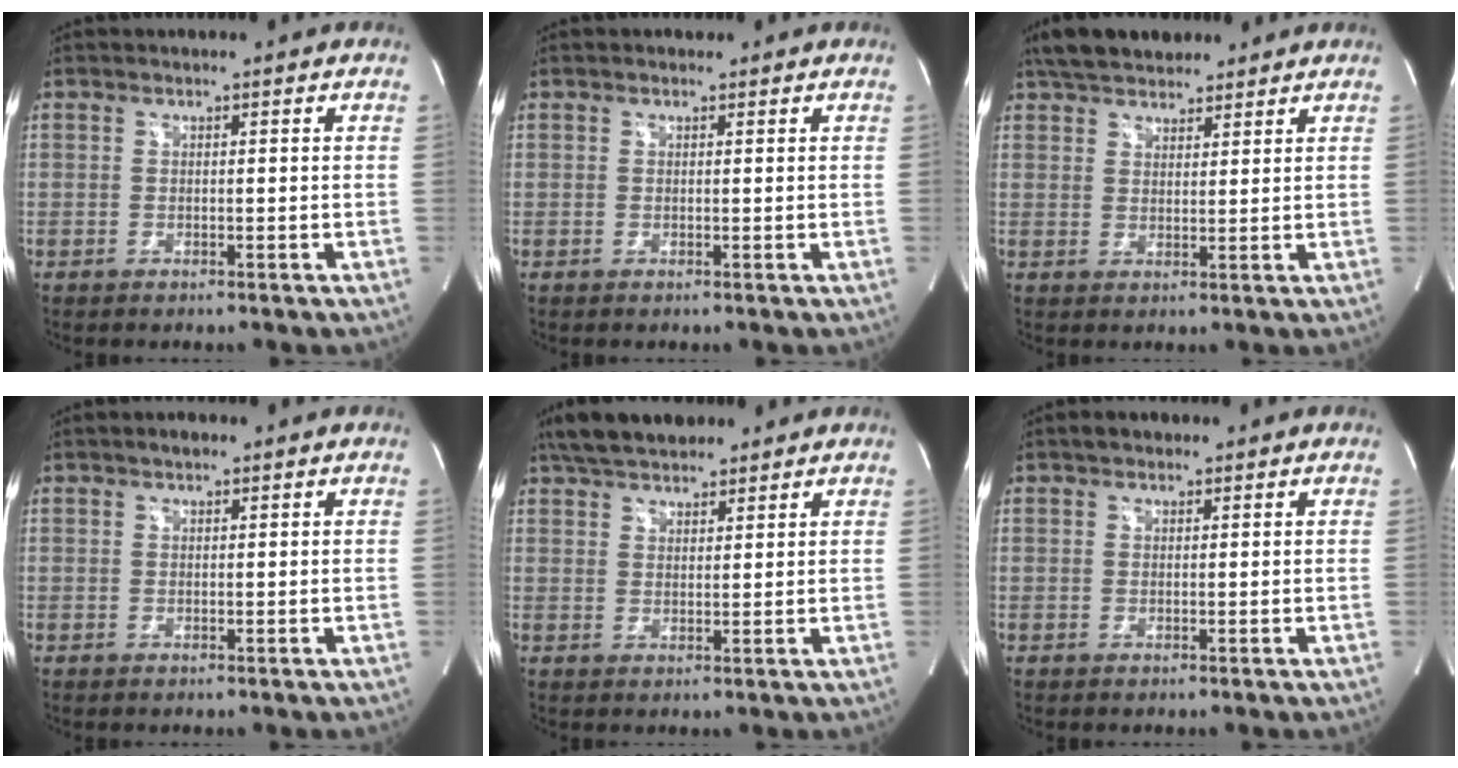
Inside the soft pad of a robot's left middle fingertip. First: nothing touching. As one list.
[{"total": 0.6, "force": [0.4, 0.4, 0.1], "torque": [-0.006, 0.006, 0.005]}, {"total": 9.9, "force": [8.2, 3.8, 4.1], "torque": [-0.058, 0.030, 0.136]}, {"total": 1.3, "force": [0.9, 0.5, 0.7], "torque": [-0.016, 0.009, 0.014]}, {"total": 9.0, "force": [7.4, 3.2, 4.1], "torque": [-0.065, 0.030, 0.129]}, {"total": 1.8, "force": [1.3, 1.0, 0.8], "torque": [-0.016, 0.015, 0.019]}]